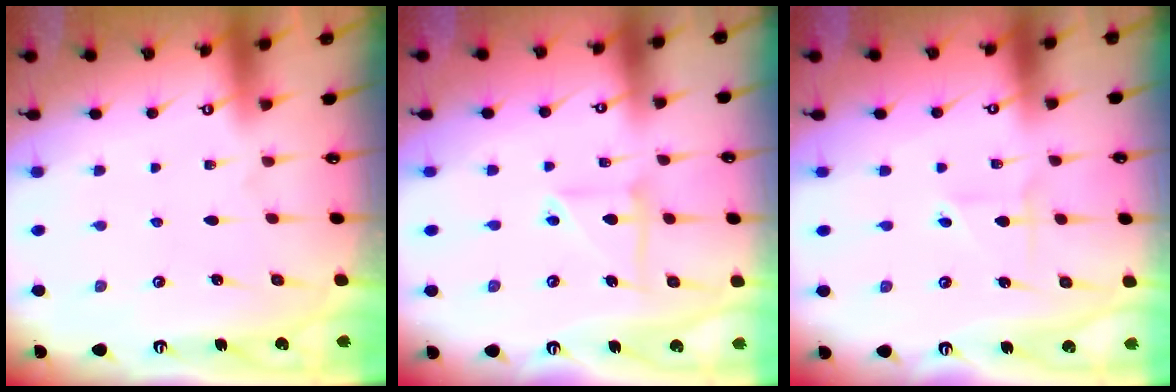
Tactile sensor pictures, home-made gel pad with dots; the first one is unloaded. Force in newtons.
{"total": 7.3, "press": 7.2, "slide": 1.3}
{"total": 1.8, "press": 1.8, "slide": 0.2}